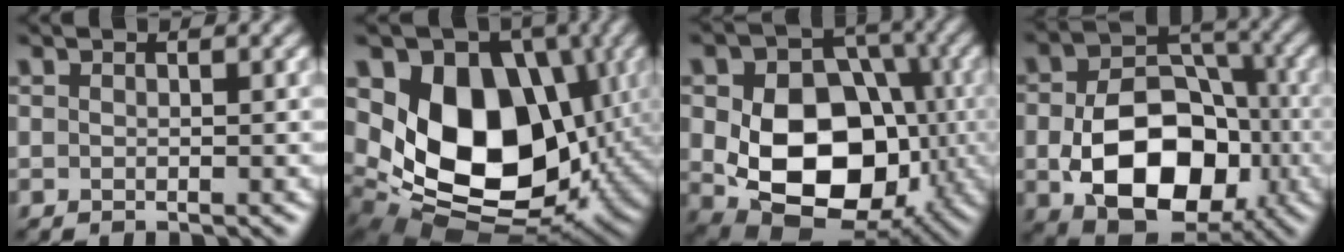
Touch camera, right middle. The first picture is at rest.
{"total": 13.2, "force": [1.7, 9.7, 8.9], "torque": [-0.133, -0.021, 0.024]}
{"total": 13.3, "force": [-1.1, 9.6, 9.2], "torque": [-0.142, -0.025, -0.010]}
{"total": 11.7, "force": [-2.8, 8.0, 8.0], "torque": [-0.145, -0.017, -0.039]}